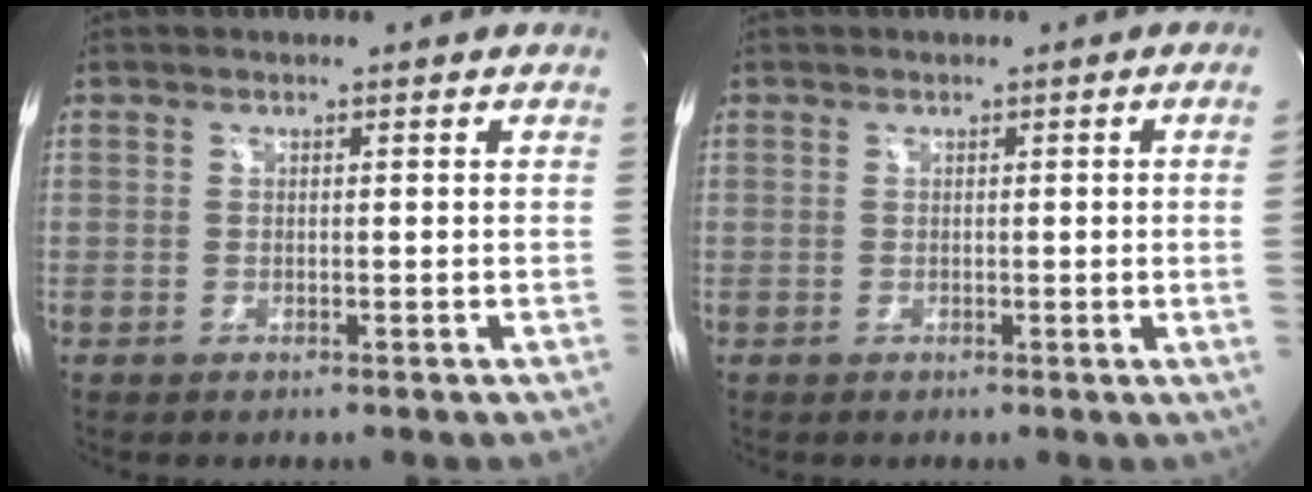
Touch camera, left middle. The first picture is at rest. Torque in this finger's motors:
{"motor_torque": [0.35, -0.36, -0.06, -0.07]}